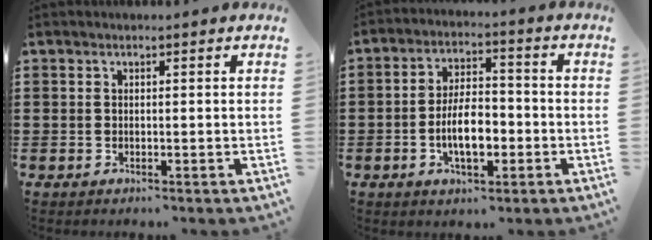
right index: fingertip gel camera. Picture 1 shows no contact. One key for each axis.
{"total": 7.4, "fx": -2.2, "fy": 3.5, "fz": 6.2, "tx": -0.118, "ty": 0.004, "tz": -0.044}